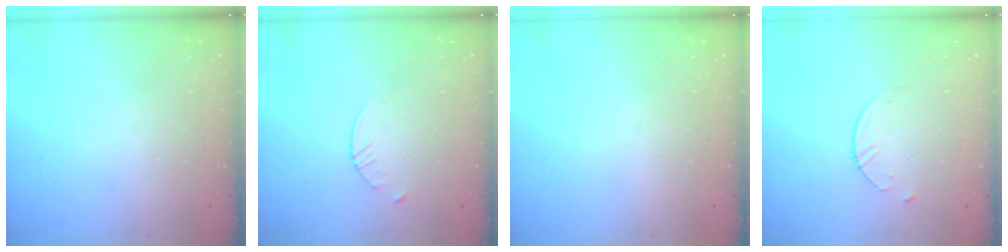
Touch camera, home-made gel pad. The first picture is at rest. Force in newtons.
{"total": 3.2, "press": 3.2, "slide": 0.5}
{"total": 0.0}
{"total": 2.7, "press": 2.6, "slide": 0.3}